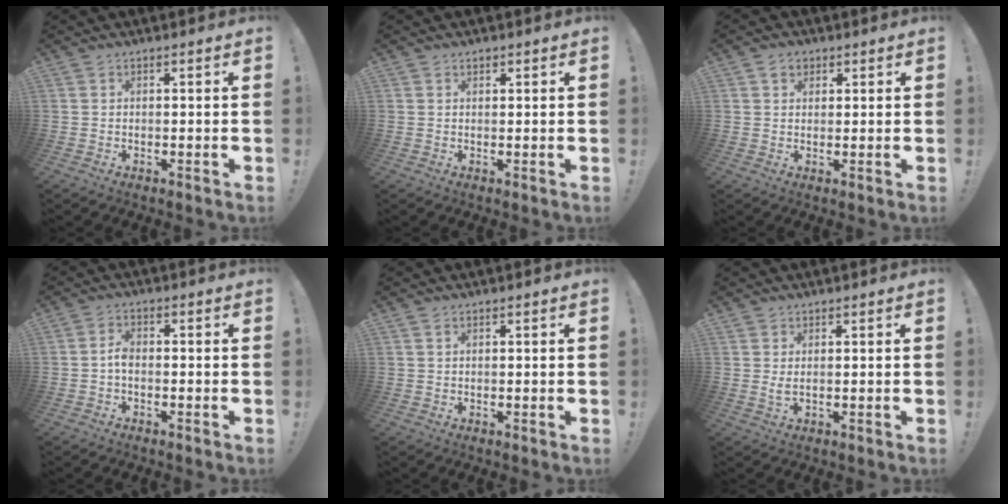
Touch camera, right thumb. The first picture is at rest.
{"total": 0.8, "force": [0.6, 0.4, 0.2], "torque": [-0.001, -0.002, 0.011]}
{"total": 3.6, "force": [1.9, 2.7, 1.4], "torque": [-0.011, -0.004, 0.032]}
{"total": 2.9, "force": [-1.0, 1.3, 2.4], "torque": [-0.044, 0.008, -0.018]}
{"total": 0.7, "force": [0.5, 0.3, 0.3], "torque": [0.000, -0.003, 0.009]}
{"total": 2.2, "force": [0.9, 0.5, 1.9], "torque": [-0.026, -0.005, 0.015]}